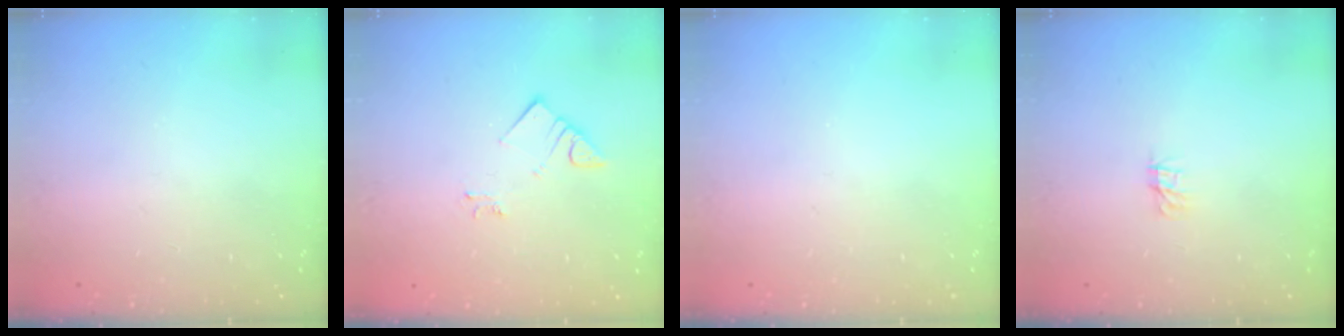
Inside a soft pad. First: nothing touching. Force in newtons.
{"total": 3.3, "press": 3.3, "slide": 0.1}
{"total": 0.0}
{"total": 0.0}